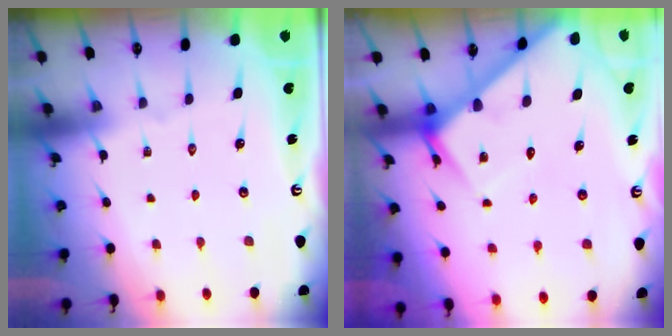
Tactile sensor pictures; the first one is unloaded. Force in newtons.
{"total": 5.4, "press": 5.4, "slide": 0.5}